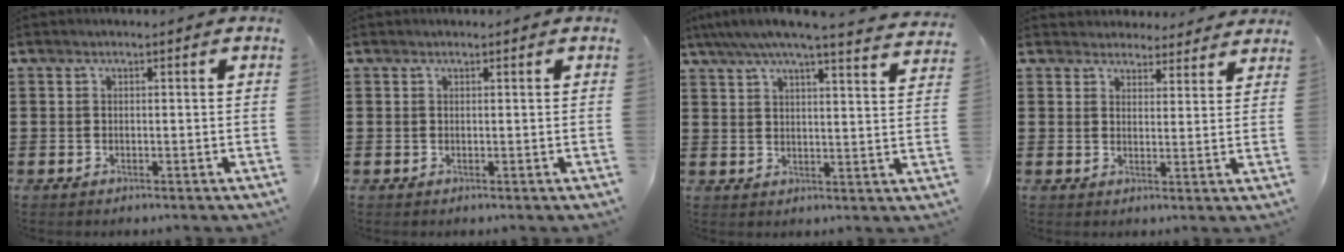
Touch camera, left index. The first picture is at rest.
{"total": 0.0}
{"total": 5.7, "force": [4.9, -0.4, 2.9], "torque": [-0.075, -0.028, 0.081]}
{"total": 3.5, "force": [3.4, 1.0, -0.1], "torque": [-0.011, -0.010, 0.065]}